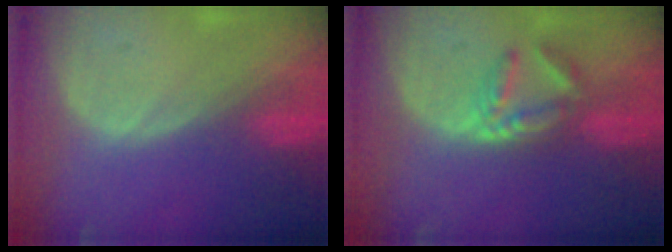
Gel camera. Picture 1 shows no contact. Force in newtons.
{"total": 5.8, "press": 4.9, "slide": 3.1}